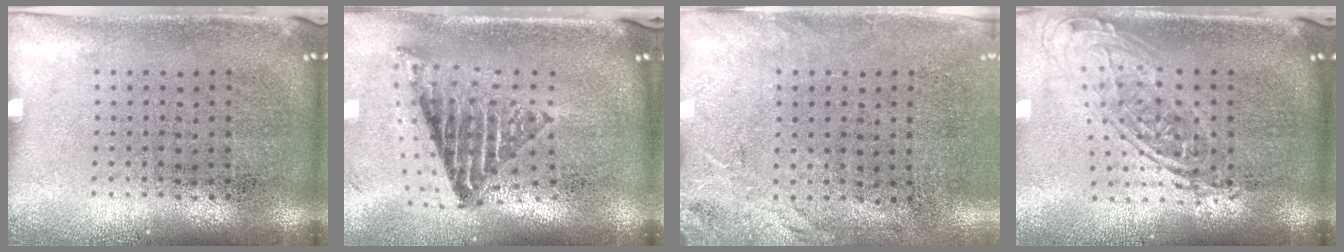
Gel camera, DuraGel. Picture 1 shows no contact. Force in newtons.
{"total": 1.9, "press": 1.5, "slide": 1.2}
{"total": 2.6, "press": 2.0, "slide": 1.6}
{"total": 1.8, "press": 1.4, "slide": 1.2}